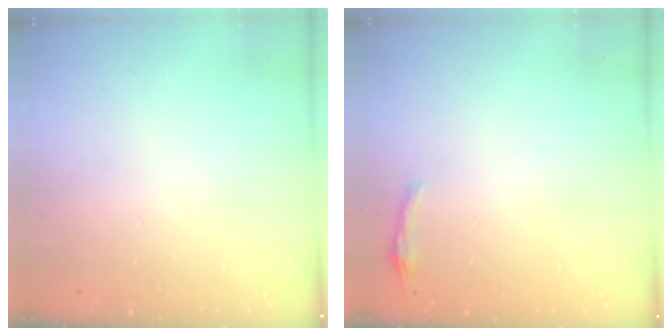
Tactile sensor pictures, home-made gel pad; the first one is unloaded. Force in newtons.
{"total": 3.1, "press": 3.0, "slide": 0.7}